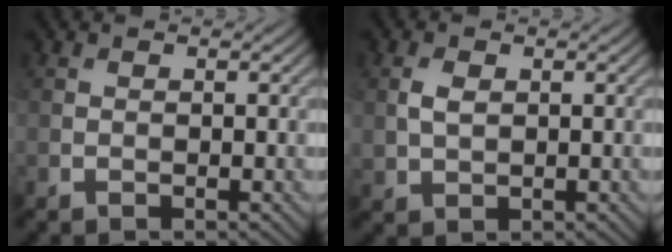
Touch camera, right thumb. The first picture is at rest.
{"total": 2.6, "force": [0.5, 1.7, 1.9], "torque": [-0.047, 0.002, 0.012]}